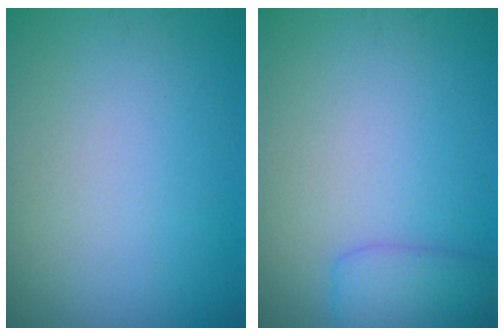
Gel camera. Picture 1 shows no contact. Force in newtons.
{"total": 2.9, "press": 2.9, "slide": 0.1}